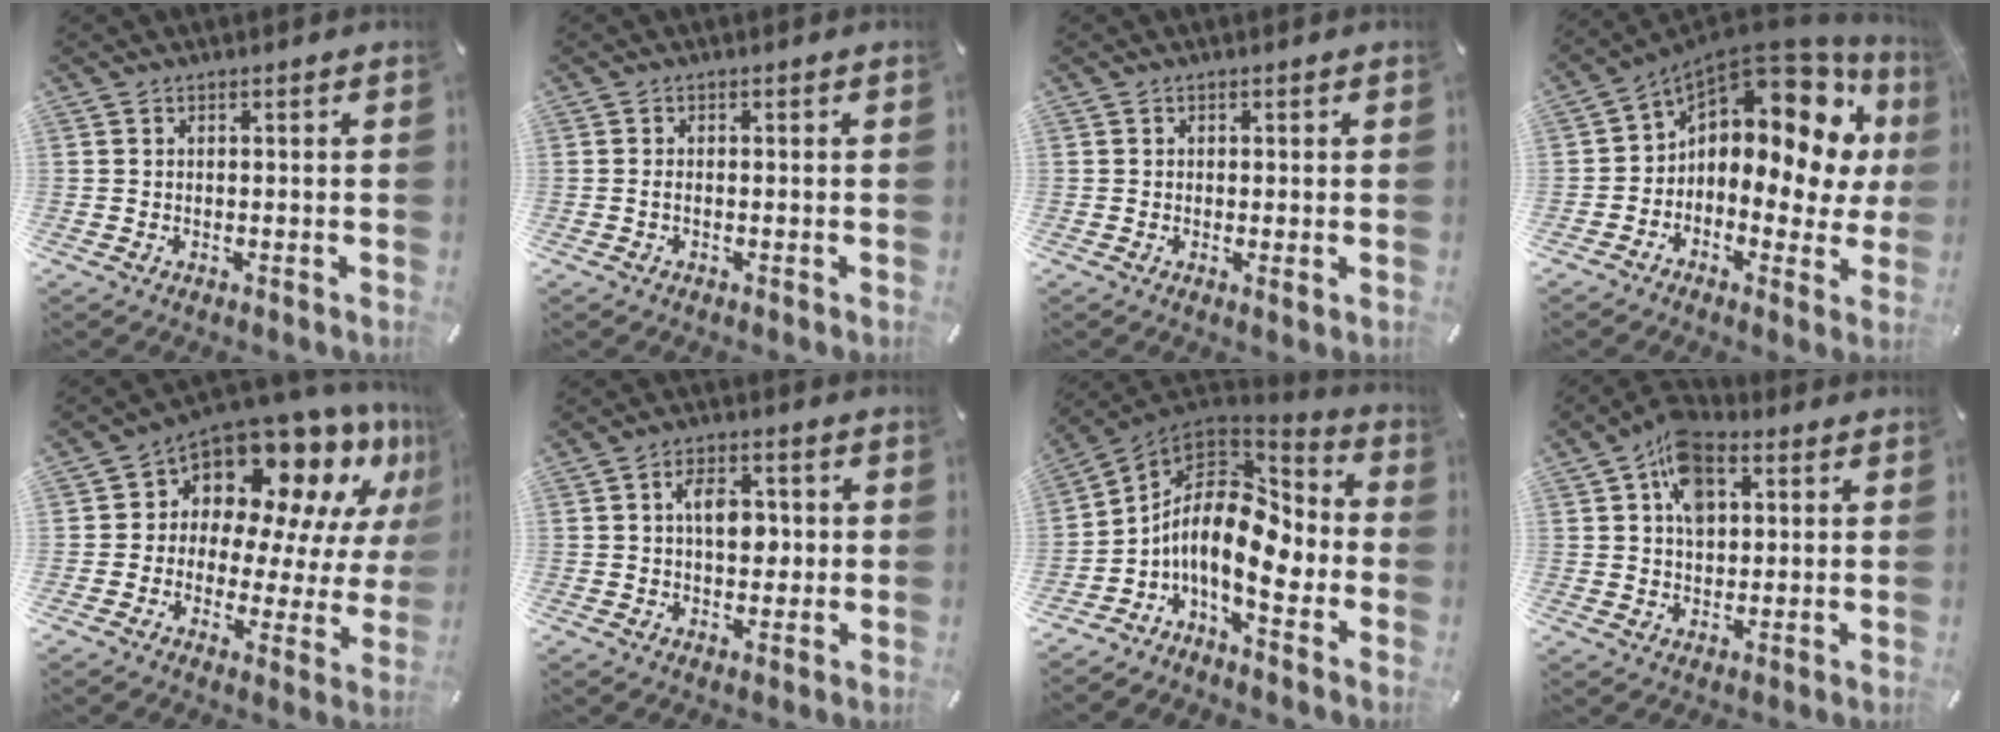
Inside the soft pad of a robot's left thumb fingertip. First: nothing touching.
{"total": 1.0, "force": [-0.4, 0.5, 0.8], "torque": [-0.016, -0.001, -0.008]}
{"total": 0.6, "force": [0.1, 0.3, 0.5], "torque": [-0.009, 0.001, 0.002]}
{"total": 12.7, "force": [5.4, 6.5, 9.5], "torque": [-0.147, -0.060, 0.073]}
{"total": 14.4, "force": [10.5, 7.9, 5.9], "torque": [-0.089, -0.102, 0.178]}
{"total": 7.1, "force": [0.8, 4.6, 5.4], "torque": [-0.081, 0.005, 0.010]}
{"total": 14.1, "force": [-3.2, 7.2, 11.8], "torque": [-0.231, -0.012, -0.064]}
{"total": 9.9, "force": [3.4, 6.9, 6.2], "torque": [-0.098, 0.002, 0.064]}